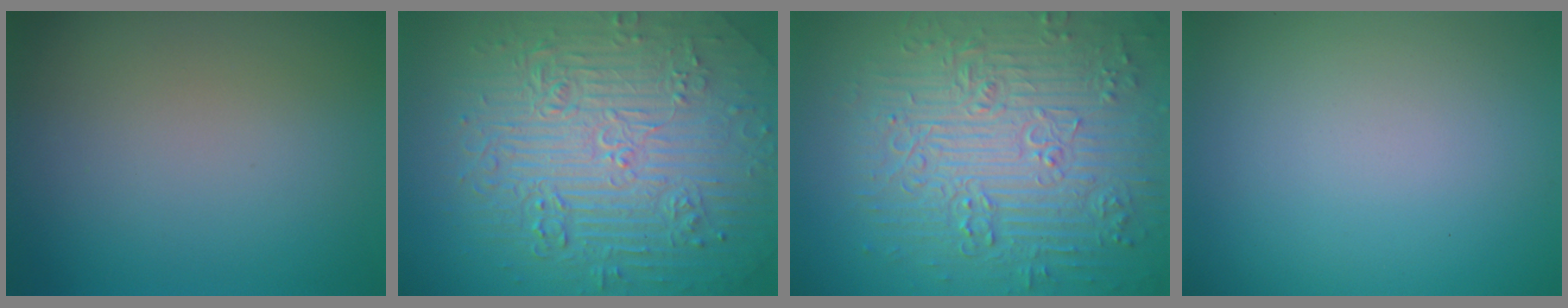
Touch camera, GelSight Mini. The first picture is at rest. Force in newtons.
{"total": 11.2, "press": 7.3, "slide": 8.4}
{"total": 9.5, "press": 6.9, "slide": 6.4}
{"total": 0.0}